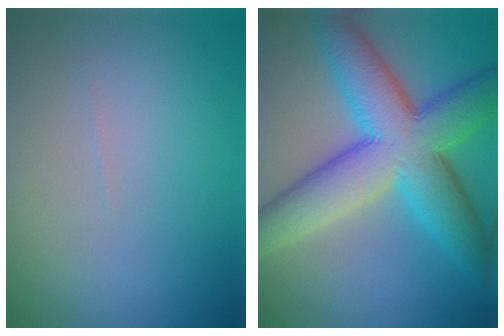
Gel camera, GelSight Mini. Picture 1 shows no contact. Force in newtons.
{"total": 11.4, "press": 11.4, "slide": 0.1}